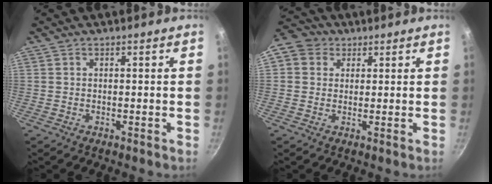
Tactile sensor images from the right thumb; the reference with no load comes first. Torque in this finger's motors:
{"motor_torque": [0.55, 0.66, 0.35, -0.17, 0.11]}